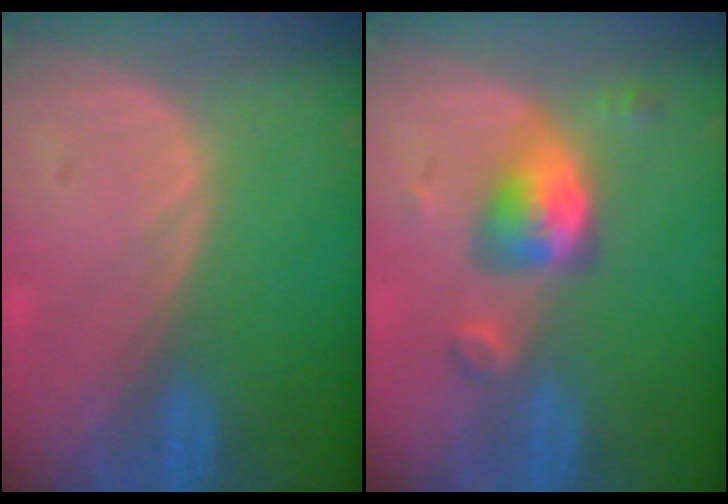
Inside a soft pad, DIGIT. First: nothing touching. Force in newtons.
{"total": 5.5, "press": 5.4, "slide": 1.0}